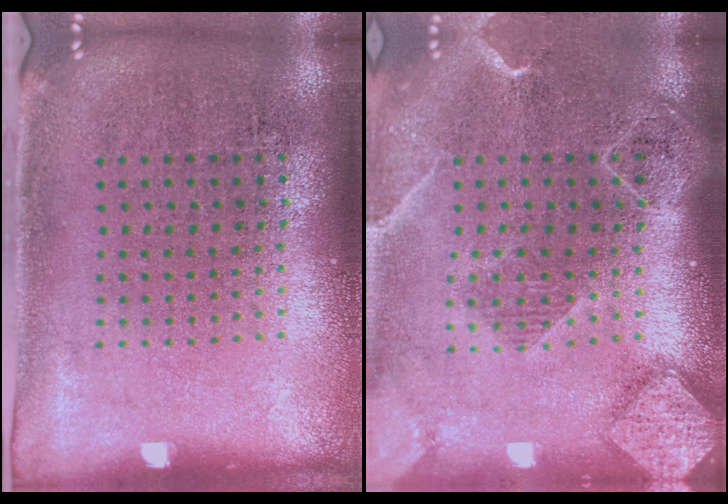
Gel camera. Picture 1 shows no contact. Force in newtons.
{"total": 2.2, "press": 1.9, "slide": 1.1}